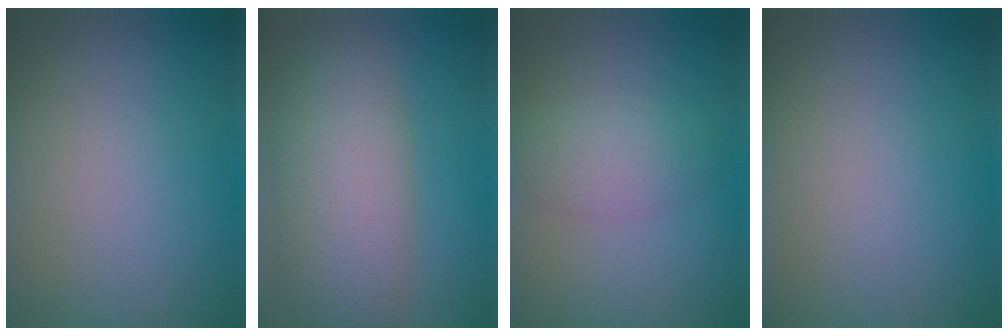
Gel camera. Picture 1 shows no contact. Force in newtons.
{"total": 7.9, "press": 7.8, "slide": 0.3}
{"total": 2.8, "press": 2.8, "slide": 0.1}
{"total": 0.0}